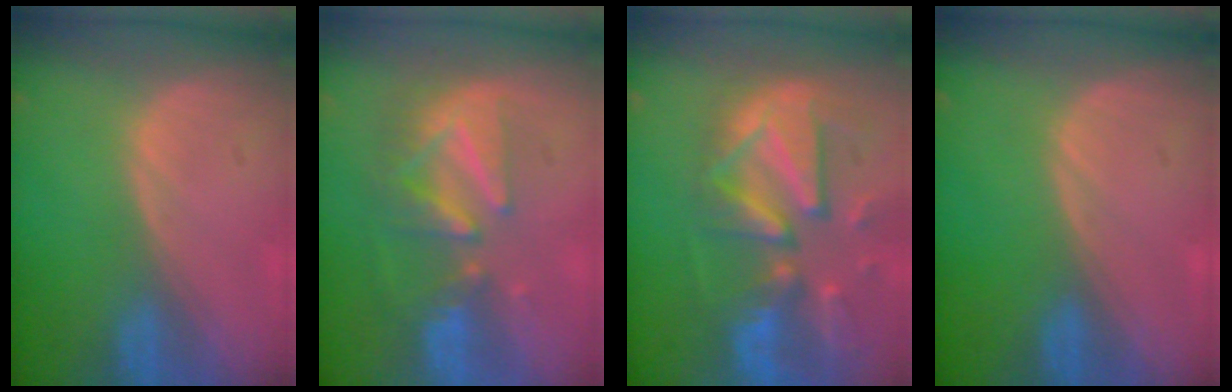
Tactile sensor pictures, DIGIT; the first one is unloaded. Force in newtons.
{"total": 8.5, "press": 8.0, "slide": 3.1}
{"total": 12.6, "press": 11.0, "slide": 6.2}
{"total": 0.0}